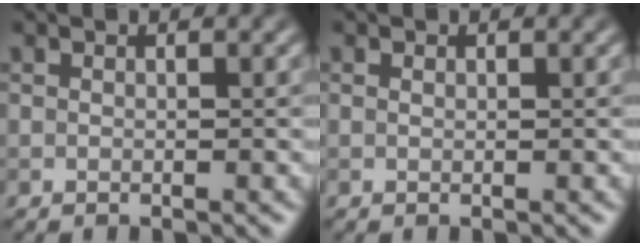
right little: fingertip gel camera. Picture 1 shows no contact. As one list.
[{"total": 0.0}]